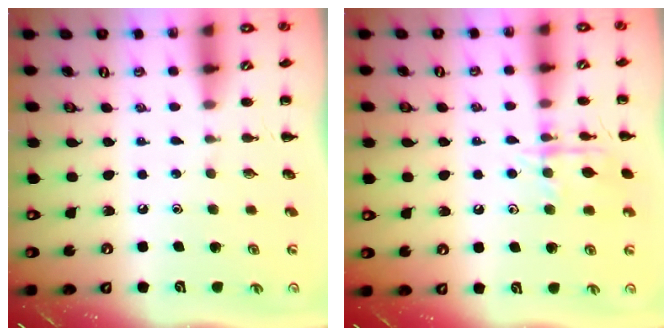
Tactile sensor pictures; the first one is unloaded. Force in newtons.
{"total": 11.4, "press": 11.4, "slide": 0.6}